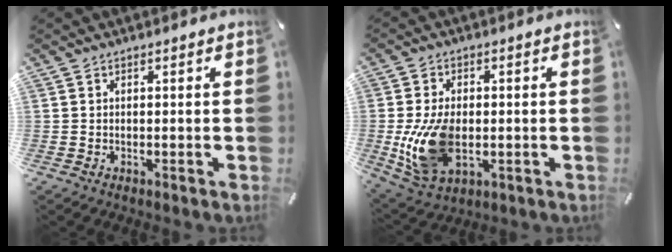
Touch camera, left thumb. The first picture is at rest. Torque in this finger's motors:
{"motor_torque": [2.27, 2.38, 1.41, 0.17, 0.51]}